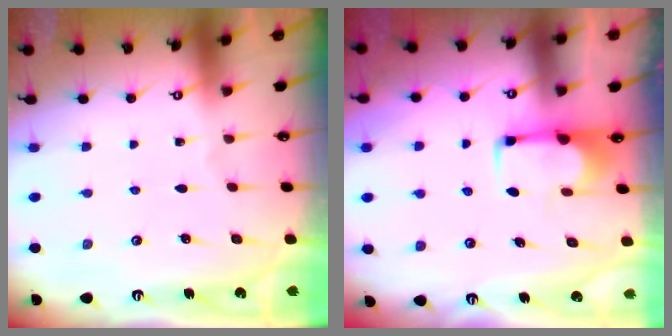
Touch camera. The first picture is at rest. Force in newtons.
{"total": 1.1, "press": 1.1, "slide": 0.0}